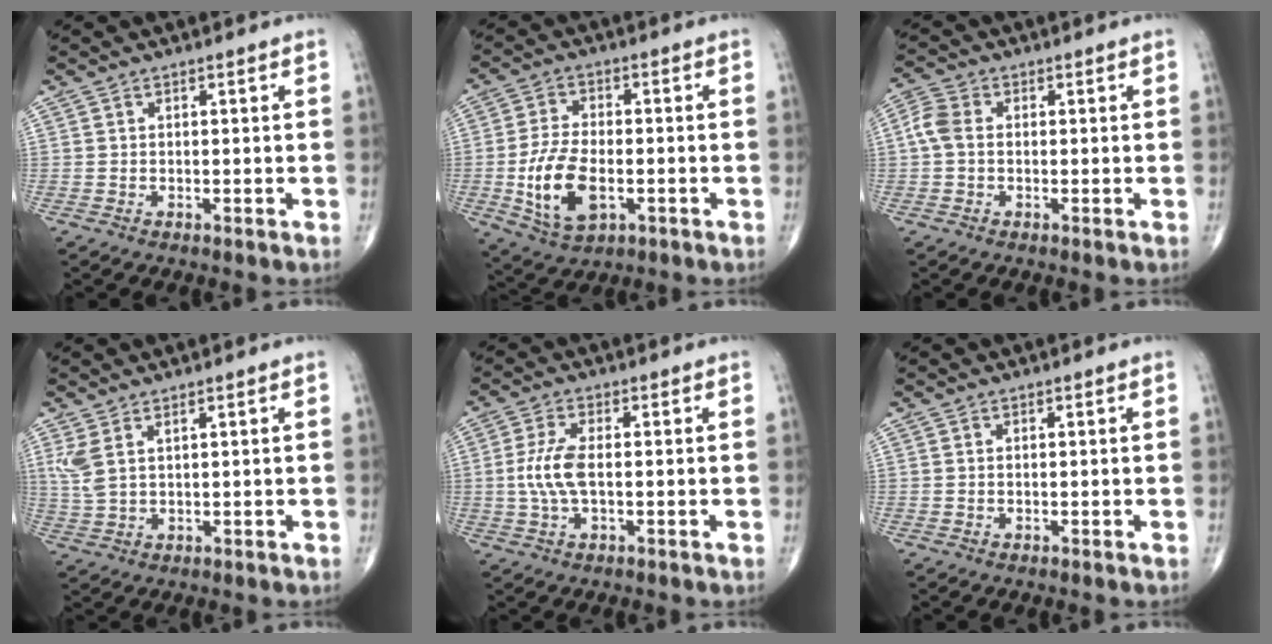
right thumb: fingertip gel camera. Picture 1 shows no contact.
{"total": 11.7, "force": [-2.7, 6.3, 9.4], "torque": [-0.182, 0.004, -0.042]}
{"total": 4.2, "force": [0.0, 2.9, 3.0], "torque": [-0.072, 0.011, -0.009]}
{"total": 4.3, "force": [1.8, 2.3, 3.2], "torque": [-0.079, 0.000, 0.045]}
{"total": 6.2, "force": [-0.2, 2.4, 5.7], "torque": [-0.138, 0.003, -0.009]}
{"total": 0.0}